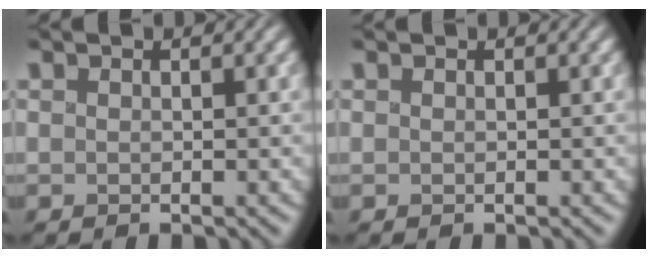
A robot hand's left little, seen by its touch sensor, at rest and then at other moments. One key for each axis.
{"total": 0.0}